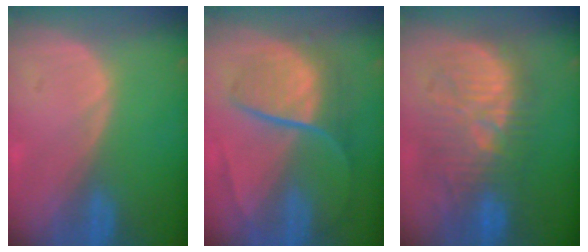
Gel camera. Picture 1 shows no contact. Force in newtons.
{"total": 9.3, "press": 7.7, "slide": 5.1}
{"total": 11.1, "press": 10.9, "slide": 1.8}